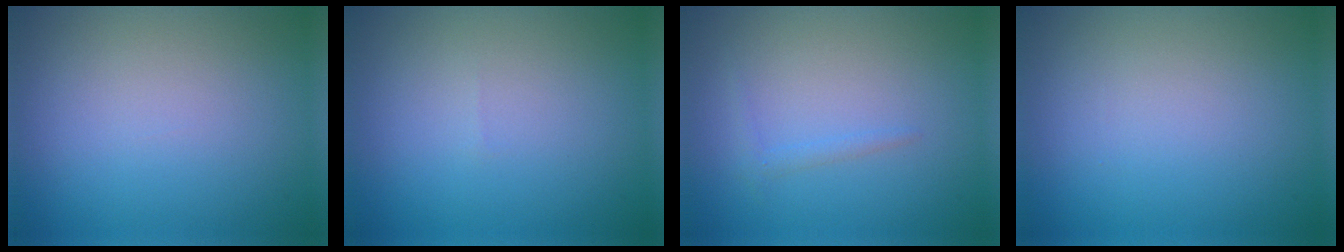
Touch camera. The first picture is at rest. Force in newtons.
{"total": 0.0}
{"total": 0.9, "press": 0.9, "slide": 0.0}
{"total": 0.0}